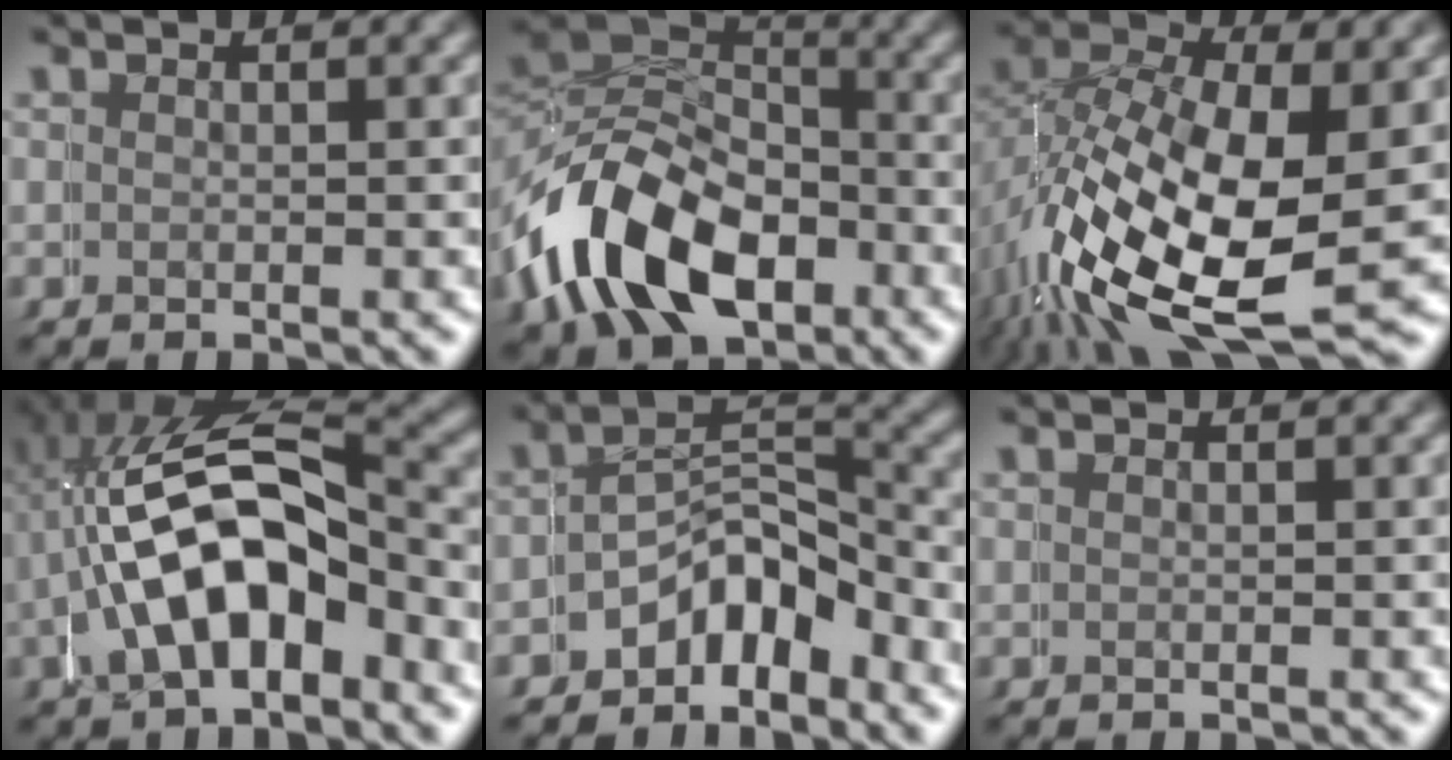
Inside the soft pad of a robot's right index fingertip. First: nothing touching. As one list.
[{"total": 11.3, "force": [-3.1, 9.0, 6.1], "torque": [-0.147, -0.043, -0.040]}, {"total": 12.5, "force": [-2.1, 8.7, 8.7], "torque": [-0.195, -0.060, -0.007]}, {"total": 10.6, "force": [-0.3, 7.3, 7.7], "torque": [-0.149, -0.008, -0.002]}, {"total": 4.7, "force": [-3.6, 3.0, 0.6], "torque": [0.005, -0.015, -0.059]}, {"total": 0.0}]